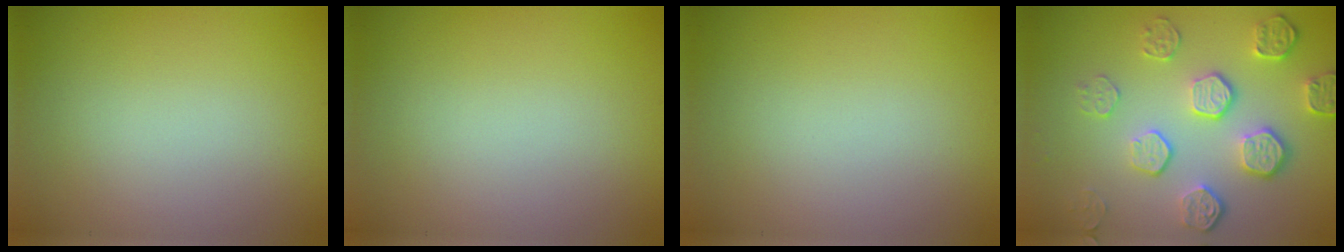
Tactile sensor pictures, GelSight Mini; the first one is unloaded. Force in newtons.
{"total": 0.0}
{"total": 0.0}
{"total": 5.3, "press": 3.8, "slide": 3.8}